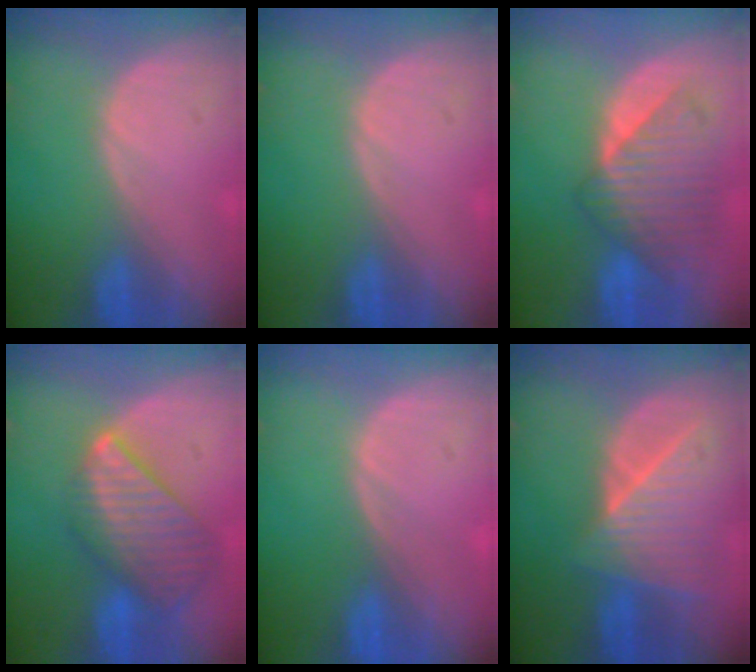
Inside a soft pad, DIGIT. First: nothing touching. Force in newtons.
{"total": 0.0}
{"total": 8.9, "press": 8.1, "slide": 3.8}
{"total": 9.5, "press": 8.3, "slide": 4.6}
{"total": 0.0}
{"total": 8.6, "press": 7.7, "slide": 3.8}